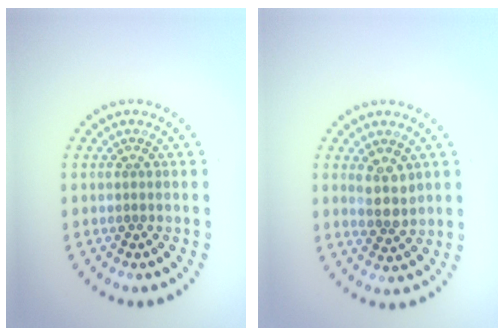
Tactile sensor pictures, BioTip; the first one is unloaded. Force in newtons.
{"total": 2.6, "press": 2.3, "slide": 1.1}